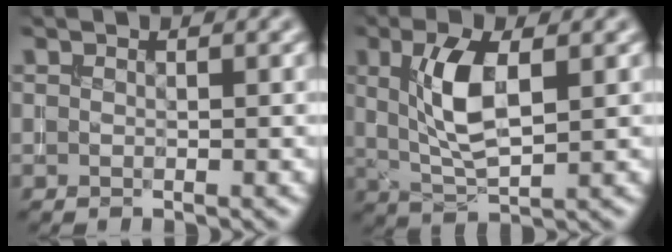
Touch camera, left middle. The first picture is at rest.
{"total": 5.5, "force": [1.2, 2.2, 4.9], "torque": [-0.103, 0.004, 0.026]}